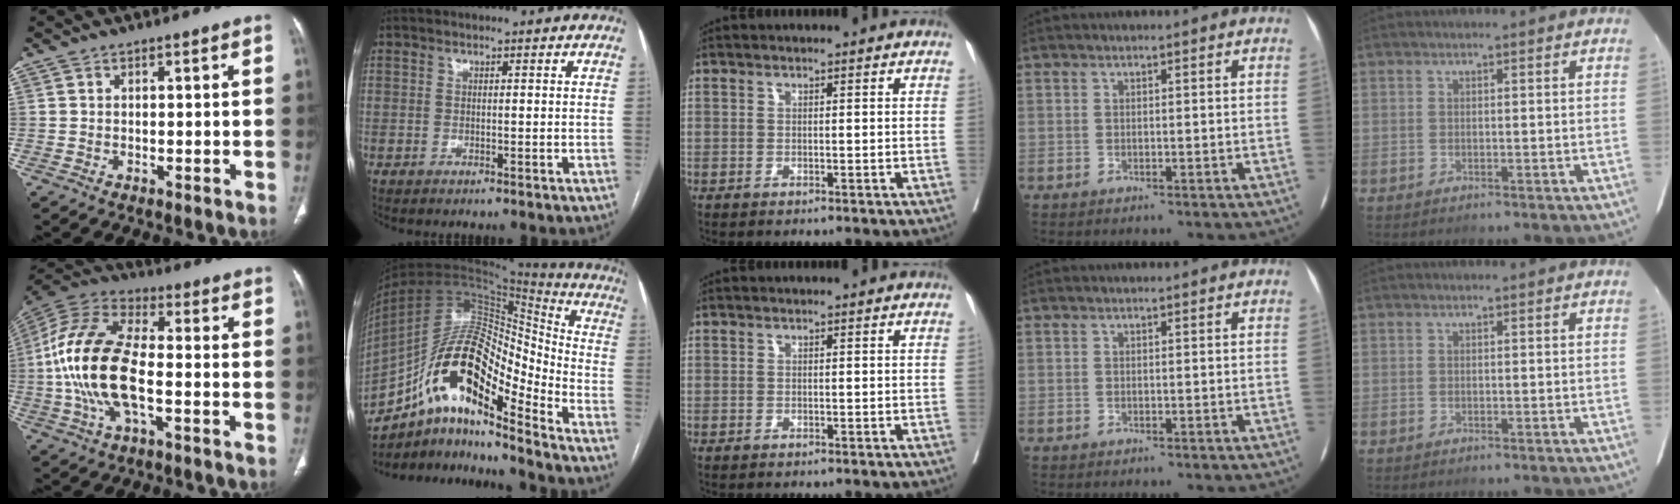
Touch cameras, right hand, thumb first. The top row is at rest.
{"thumb": {"total": 18.5, "force": [-2.5, 8.3, 16.3], "torque": [-0.344, 0.026, -0.049]}, "index": {"total": 18.7, "force": [-10.5, 5.3, 14.5], "torque": [-0.265, 0.043, -0.177]}}